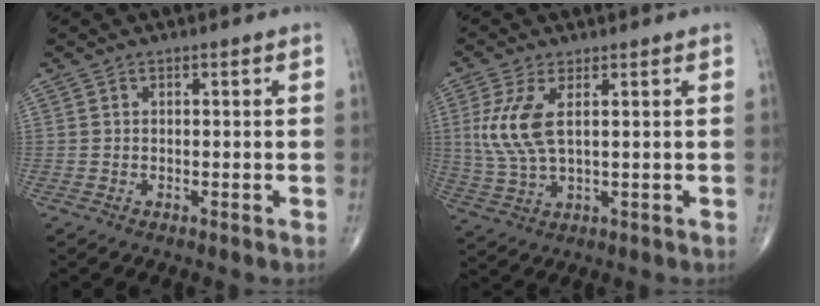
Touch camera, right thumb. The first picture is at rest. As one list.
[{"total": 8.3, "force": [2.0, 3.2, 7.4], "torque": [-0.183, -0.007, 0.048]}]